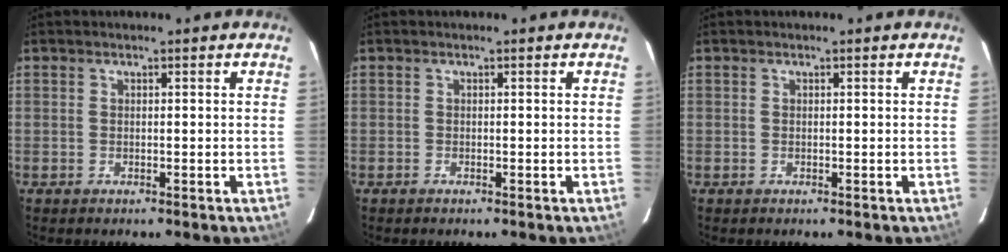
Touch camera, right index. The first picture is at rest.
{"total": 0.0}
{"total": 0.0}